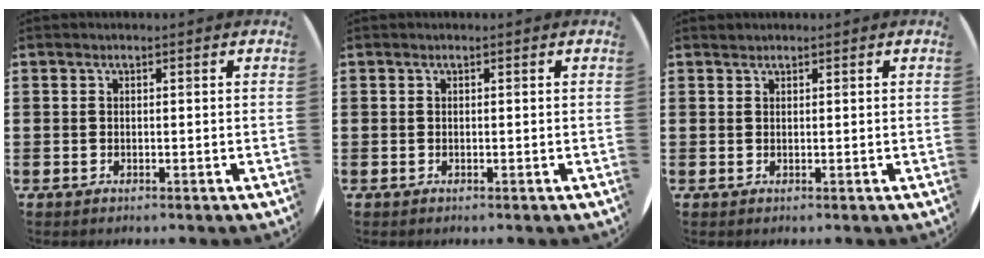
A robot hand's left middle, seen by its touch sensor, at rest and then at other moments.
{"total": 0.0}
{"total": 0.6, "force": [0.6, 0.1, -0.1], "torque": [0.001, 0.003, 0.011]}